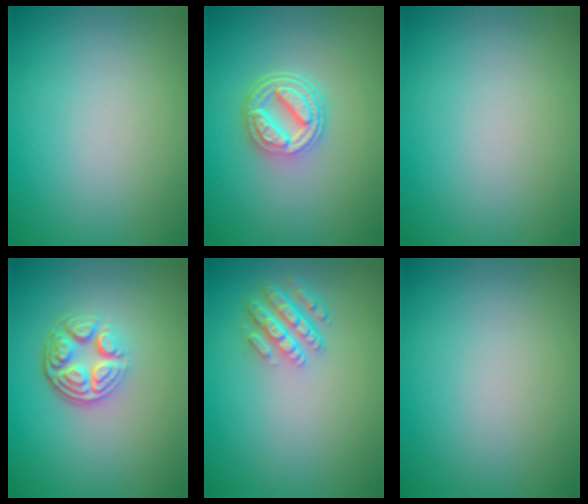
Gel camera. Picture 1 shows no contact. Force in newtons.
{"total": 5.1, "press": 3.6, "slide": 3.5}
{"total": 0.0}
{"total": 4.7, "press": 3.3, "slide": 3.3}
{"total": 4.3, "press": 3.3, "slide": 2.8}
{"total": 0.0}